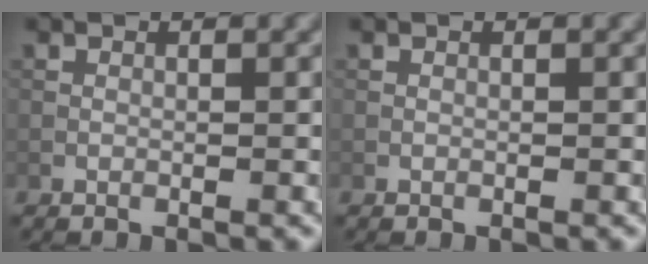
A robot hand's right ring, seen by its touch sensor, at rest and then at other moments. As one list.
[{"total": 0.0}]